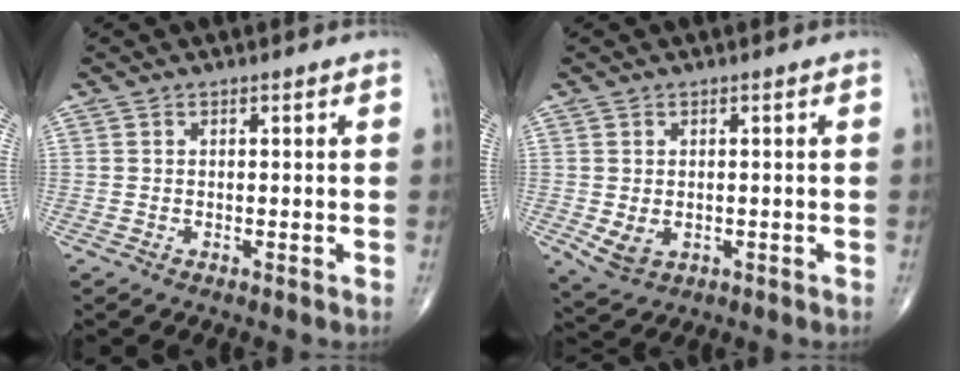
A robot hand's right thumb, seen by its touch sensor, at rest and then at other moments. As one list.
[{"total": 3.9, "force": [-0.5, 2.8, 2.7], "torque": [-0.045, -0.008, 0.004]}]